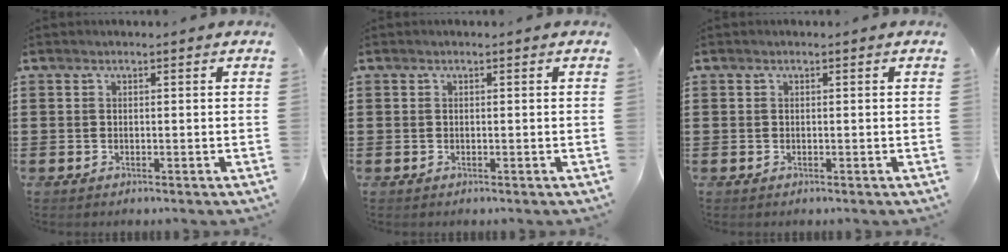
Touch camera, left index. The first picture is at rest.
{"total": 0.0}
{"total": 0.0}